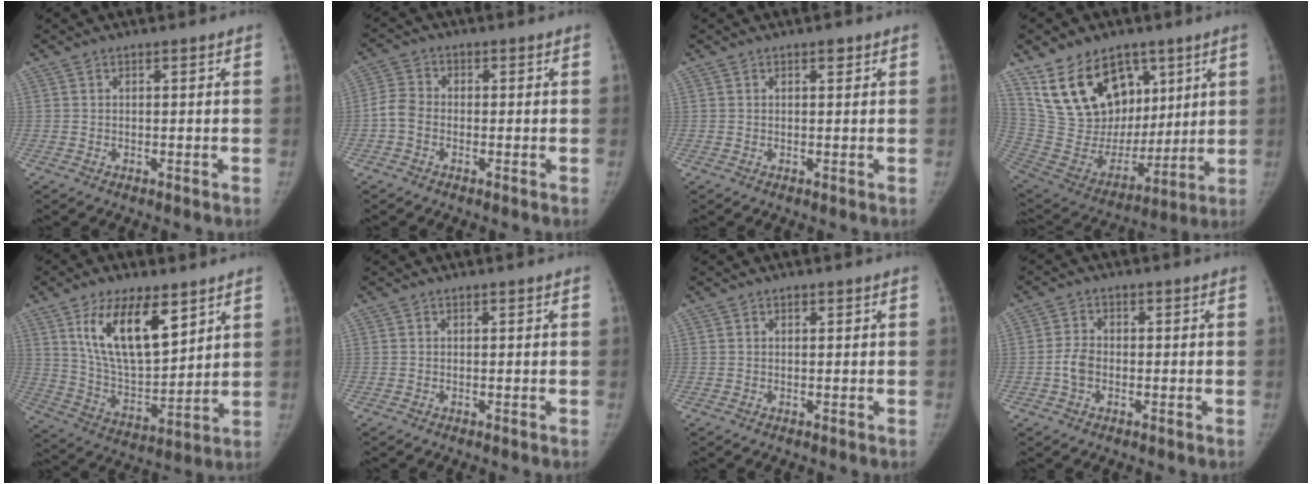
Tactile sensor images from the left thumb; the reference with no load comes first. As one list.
[{"total": 4.0, "force": [-1.2, 3.1, 2.4], "torque": [-0.044, 0.009, -0.033]}, {"total": 1.1, "force": [0.7, 0.5, 0.7], "torque": [-0.005, -0.001, 0.008]}, {"total": 21.8, "force": [11.3, 14.0, 12.3], "torque": [-0.175, -0.034, 0.223]}, {"total": 16.7, "force": [8.5, 7.5, 12.3], "torque": [-0.183, -0.045, 0.167]}, {"total": 0.0}, {"total": 0.5, "force": [0.3, 0.3, 0.3], "torque": [-0.004, -0.001, 0.004]}, {"total": 3.5, "force": [-0.9, 2.5, 2.3], "torque": [-0.044, 0.010, -0.021]}]